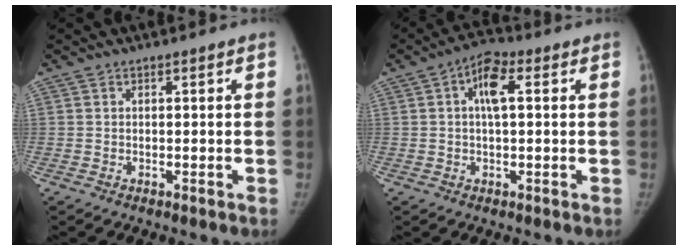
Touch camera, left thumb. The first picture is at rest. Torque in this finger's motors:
{"motor_torque": [0.29, 0.17, -0.06, 0.04, 0.04]}